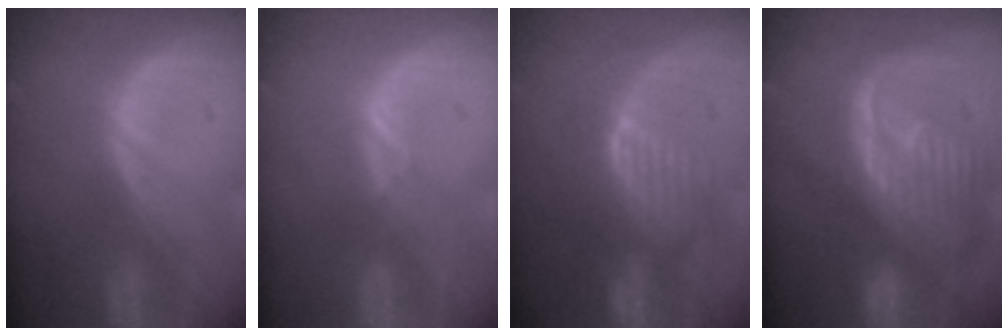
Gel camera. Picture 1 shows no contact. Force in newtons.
{"total": 1.4, "press": 1.2, "slide": 0.6}
{"total": 8.0, "press": 8.0, "slide": 0.7}
{"total": 12.5, "press": 10.7, "slide": 6.5}